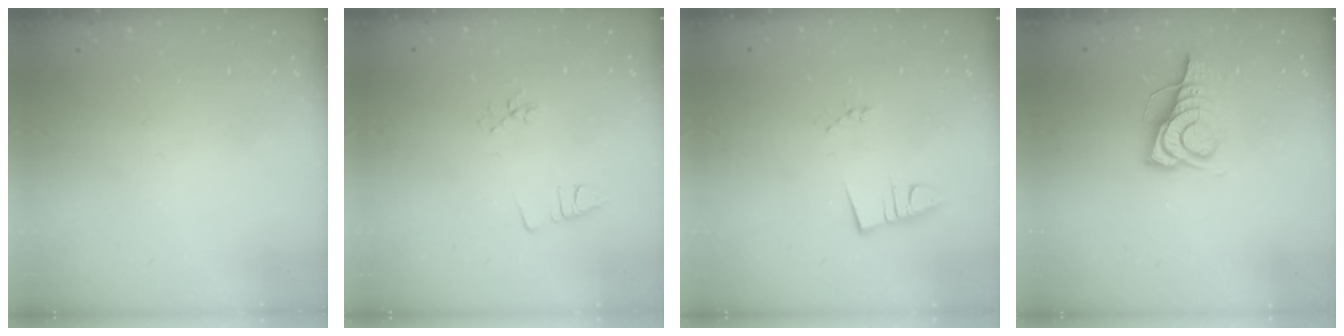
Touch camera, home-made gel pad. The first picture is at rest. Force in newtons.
{"total": 3.3, "press": 2.9, "slide": 1.6}
{"total": 3.0, "press": 1.6, "slide": 2.5}
{"total": 9.2, "press": 9.1, "slide": 1.7}